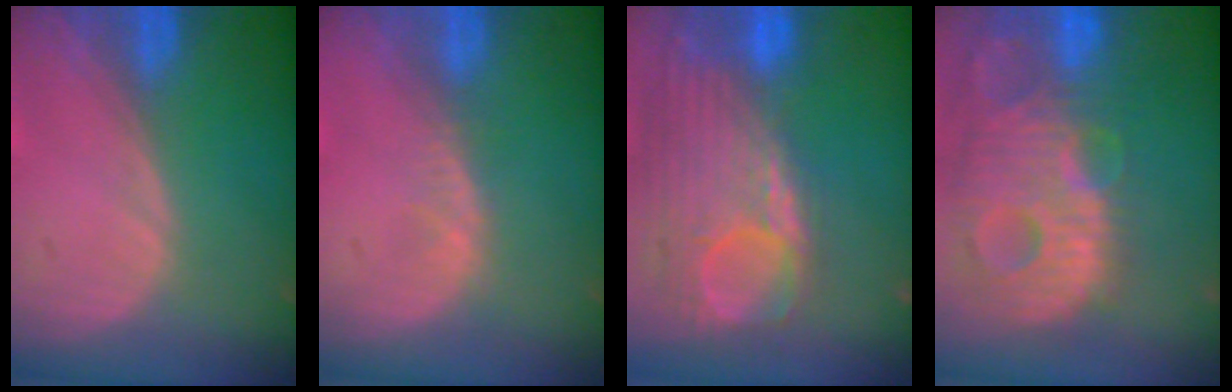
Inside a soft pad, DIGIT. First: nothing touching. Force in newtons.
{"total": 1.5, "press": 1.5, "slide": 0.2}
{"total": 12.7, "press": 10.7, "slide": 6.9}
{"total": 13.8, "press": 11.9, "slide": 7.1}